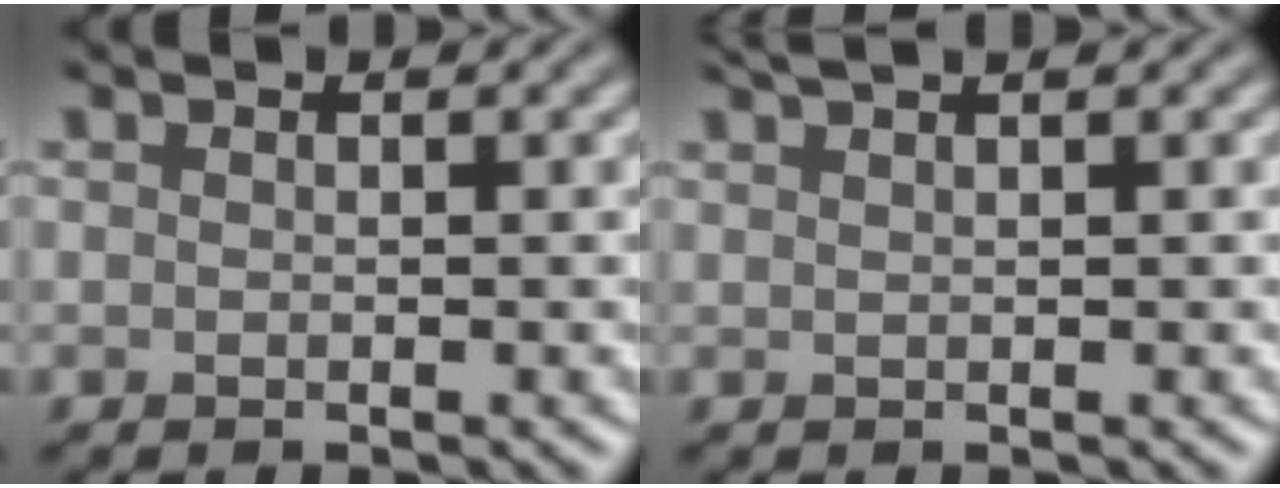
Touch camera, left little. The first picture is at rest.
{"total": 1.7, "force": [1.4, 0.0, 0.9], "torque": [-0.014, 0.008, 0.027]}